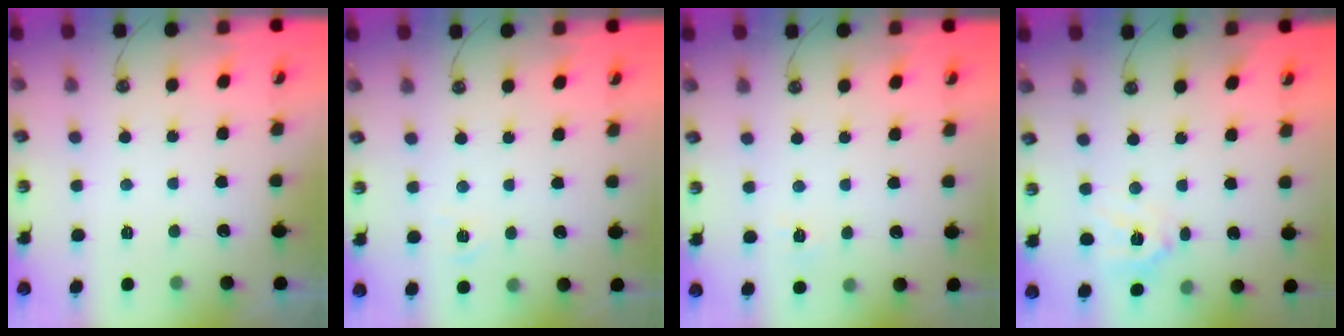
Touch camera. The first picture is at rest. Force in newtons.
{"total": 5.1, "press": 5.1, "slide": 0.5}
{"total": 4.8, "press": 4.7, "slide": 0.5}
{"total": 10.1, "press": 10.0, "slide": 0.7}